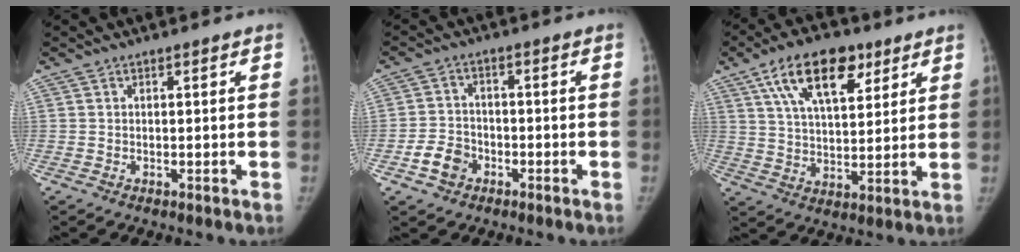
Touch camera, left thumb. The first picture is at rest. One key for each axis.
{"total": 5.7, "fx": -2.8, "fy": 4.4, "fz": 2.1, "tx": -0.025, "ty": 0.022, "tz": -0.049}
{"total": 15.0, "fx": 7.8, "fy": 7.5, "fz": 10.4, "tx": -0.141, "ty": -0.021, "tz": 0.133}